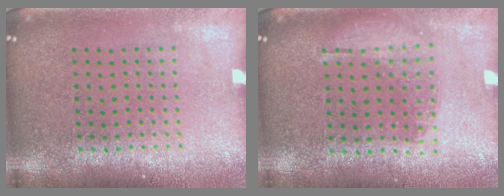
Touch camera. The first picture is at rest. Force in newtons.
{"total": 1.1, "press": 1.0, "slide": 0.6}